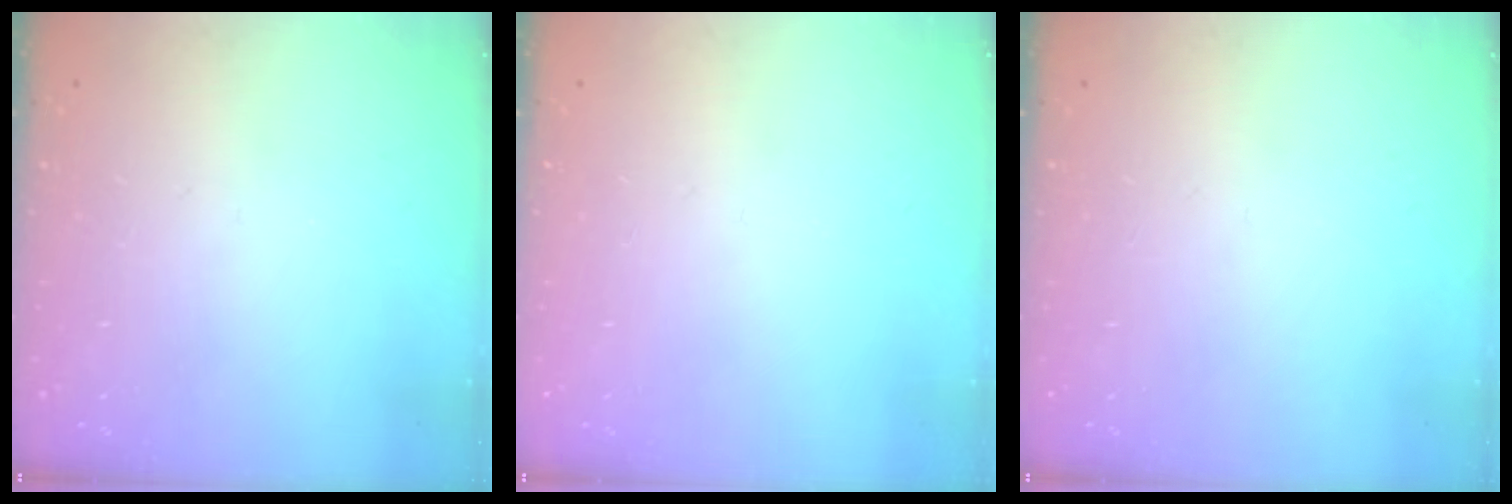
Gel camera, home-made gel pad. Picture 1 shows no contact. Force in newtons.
{"total": 0.0}
{"total": 0.0}